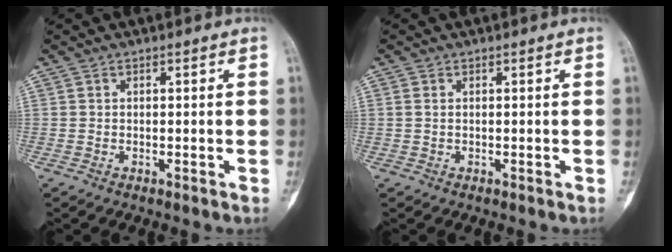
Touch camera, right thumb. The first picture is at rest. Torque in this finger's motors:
{"motor_torque": [-0.06, -0.14, 0.40, 0.08, 0.00]}